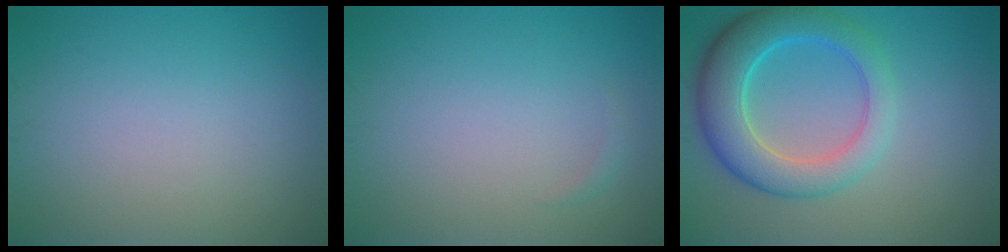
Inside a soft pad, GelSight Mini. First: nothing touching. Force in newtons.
{"total": 0.5, "press": 0.5, "slide": 0.0}
{"total": 6.9, "press": 6.8, "slide": 0.5}